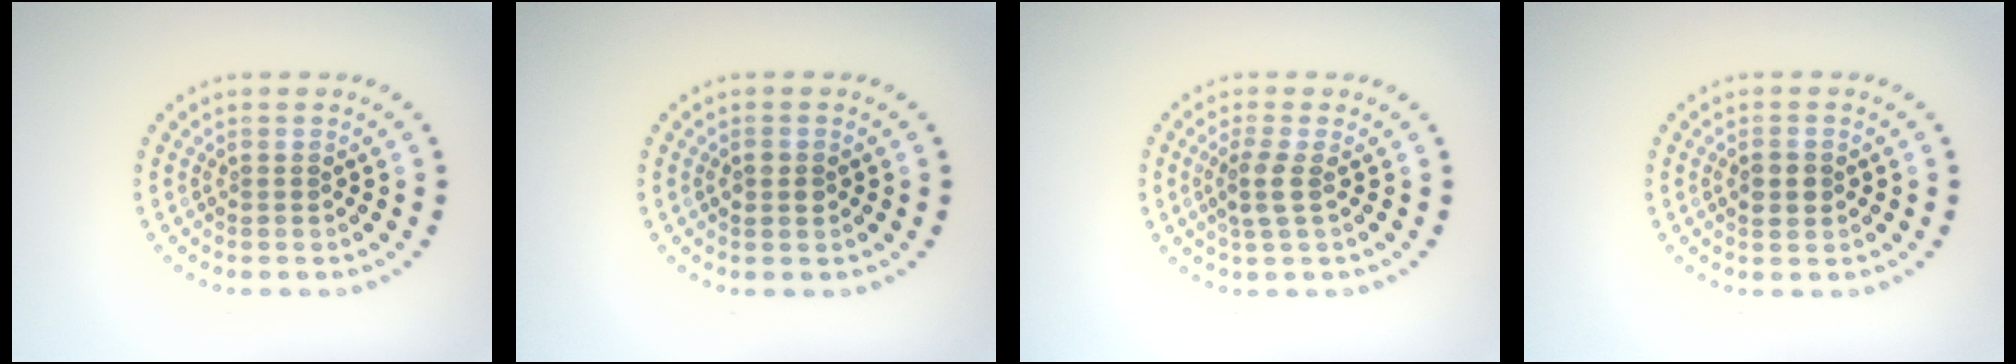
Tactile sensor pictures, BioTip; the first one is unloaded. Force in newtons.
{"total": 1.7, "press": 1.6, "slide": 0.2}
{"total": 2.0, "press": 1.6, "slide": 1.1}
{"total": 2.2, "press": 2.2, "slide": 0.1}